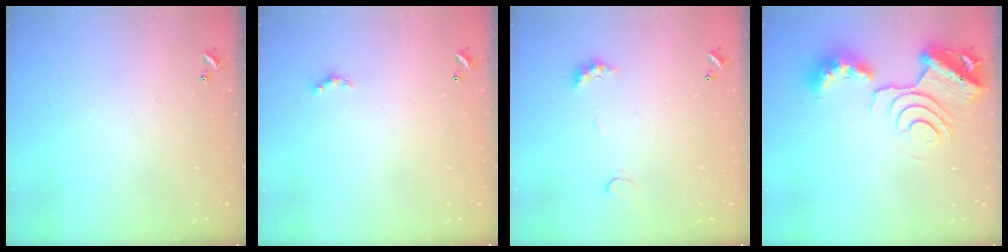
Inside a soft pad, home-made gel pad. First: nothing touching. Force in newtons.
{"total": 2.5, "press": 2.5, "slide": 0.4}
{"total": 4.0, "press": 3.9, "slide": 0.7}
{"total": 12.7, "press": 12.7, "slide": 0.4}